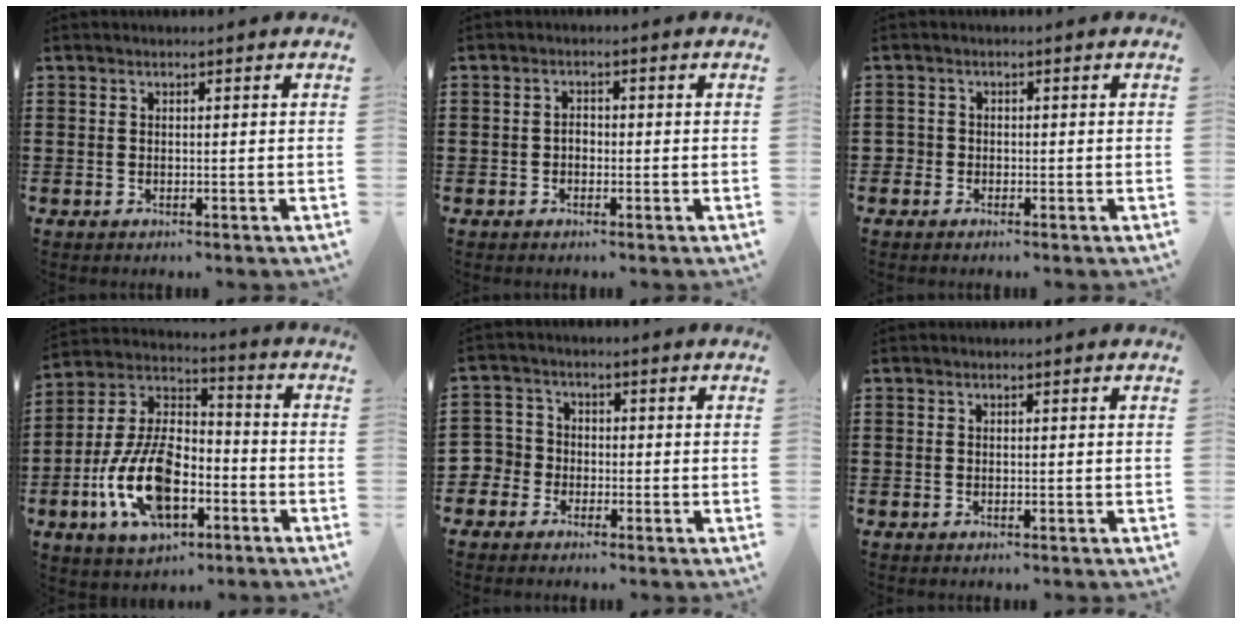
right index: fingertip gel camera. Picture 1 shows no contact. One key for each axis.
{"total": 1.3, "fx": -0.4, "fy": 0.9, "fz": 0.9, "tx": -0.019, "ty": 0.000, "tz": -0.008}
{"total": 1.2, "fx": -0.7, "fy": 0.9, "fz": 0.1, "tx": -0.005, "ty": 0.001, "tz": -0.017}
{"total": 14.0, "fx": -5.7, "fy": 7.1, "fz": 10.6, "tx": -0.248, "ty": 0.000, "tz": -0.110}
{"total": 3.7, "fx": -1.9, "fy": 3.2, "fz": 0.3, "tx": -0.037, "ty": 0.000, "tz": -0.048}
{"total": 0.0}